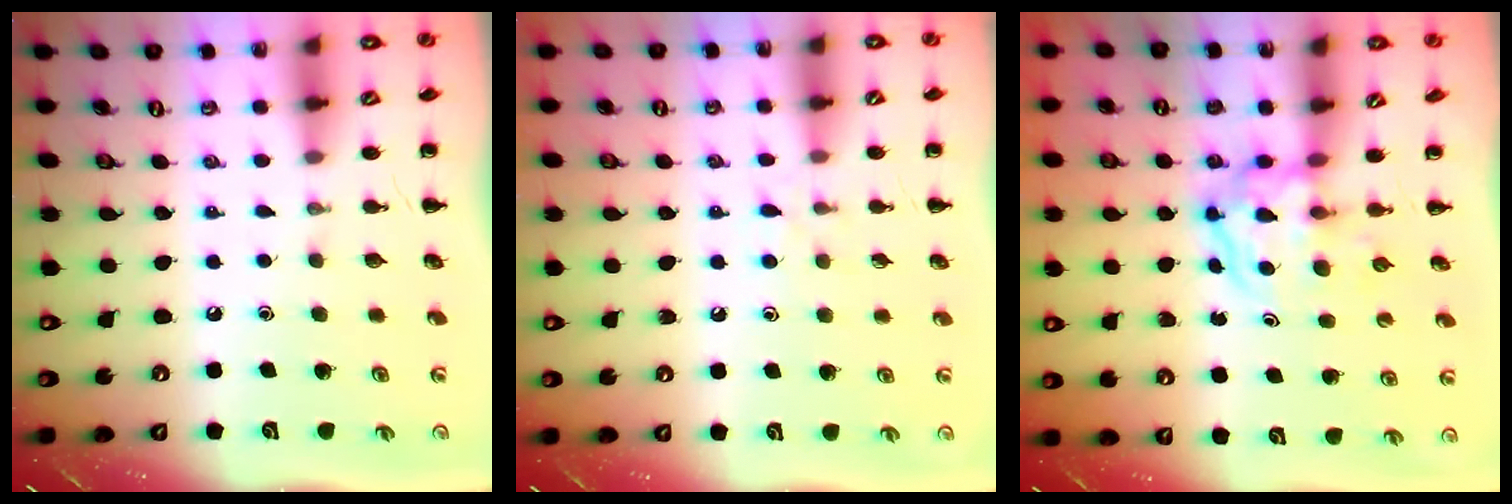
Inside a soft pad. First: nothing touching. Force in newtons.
{"total": 5.8, "press": 5.6, "slide": 1.6}
{"total": 3.9, "press": 3.9, "slide": 0.4}